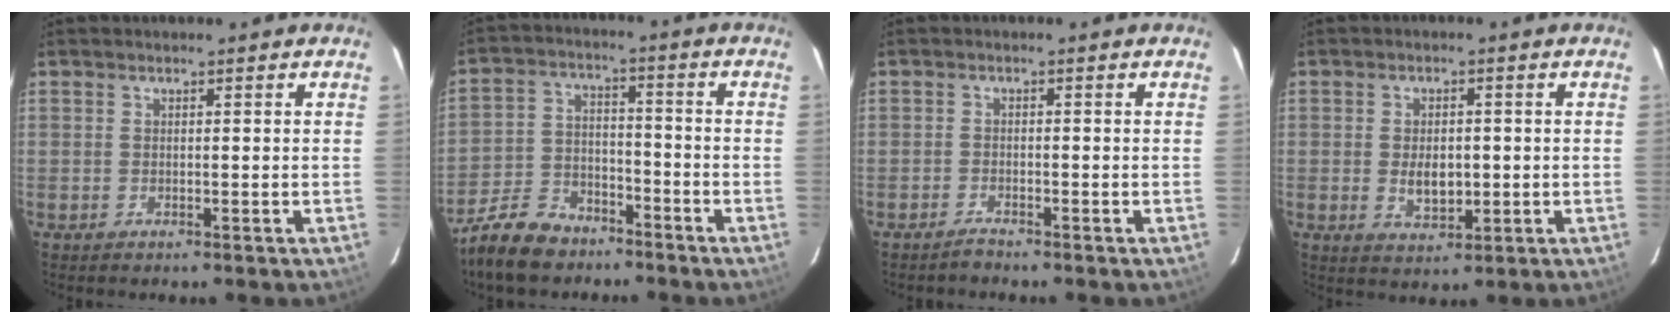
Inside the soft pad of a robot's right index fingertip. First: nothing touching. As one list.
[{"total": 11.9, "force": [-9.2, 5.8, 4.8], "torque": [-0.129, 0.007, -0.163]}, {"total": 1.4, "force": [-1.4, 0.0, 0.2], "torque": [-0.006, -0.001, -0.026]}, {"total": 5.3, "force": [-0.5, 3.2, 4.2], "torque": [-0.078, -0.002, -0.001]}]